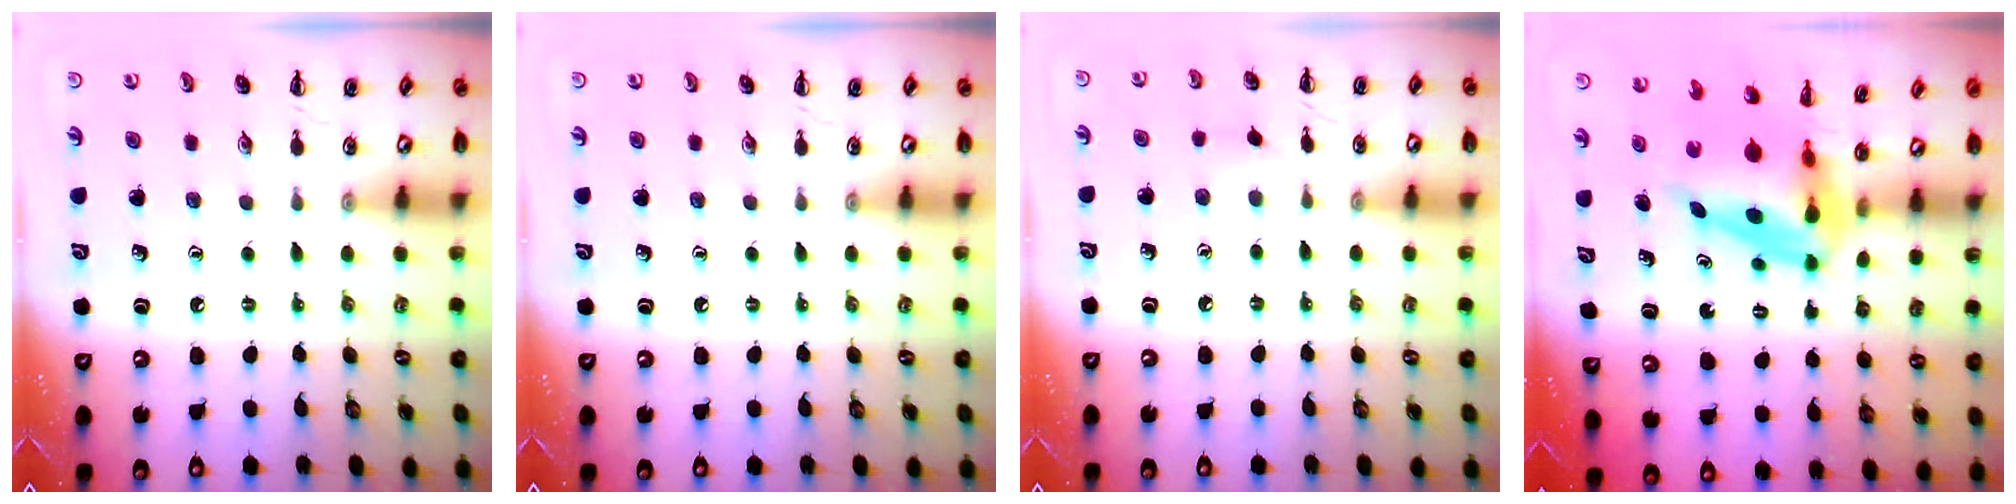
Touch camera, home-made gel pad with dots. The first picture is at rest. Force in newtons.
{"total": 0.0}
{"total": 2.8, "press": 2.5, "slide": 1.1}
{"total": 6.3, "press": 5.9, "slide": 2.1}